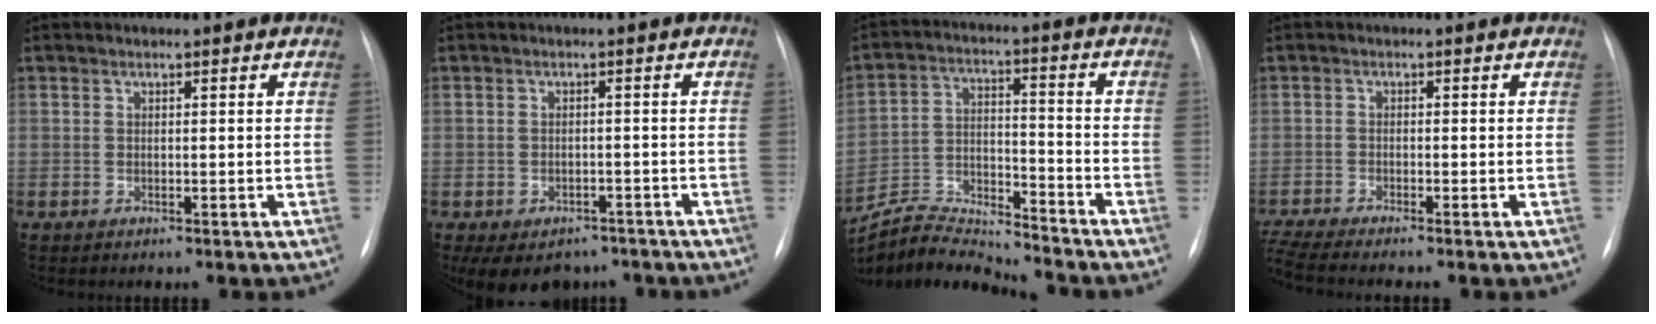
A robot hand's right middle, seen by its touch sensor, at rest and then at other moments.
{"total": 10.1, "force": [-7.2, 6.3, 3.2], "torque": [-0.060, 0.007, -0.086]}
{"total": 11.4, "force": [-11.4, -0.2, 0.9], "torque": [-0.021, 0.019, -0.214]}
{"total": 5.7, "force": [-5.1, -0.8, 2.6], "torque": [-0.052, -0.011, -0.090]}